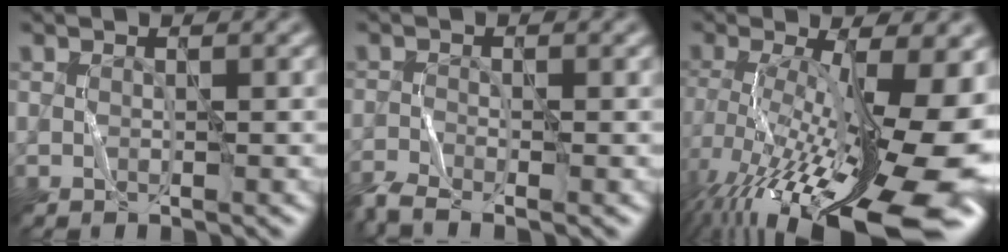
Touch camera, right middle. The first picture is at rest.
{"total": 2.9, "force": [-2.4, 0.4, 1.7], "torque": [-0.036, -0.006, -0.053]}
{"total": 18.7, "force": [-6.8, 5.7, 16.5], "torque": [-0.269, -0.006, -0.112]}